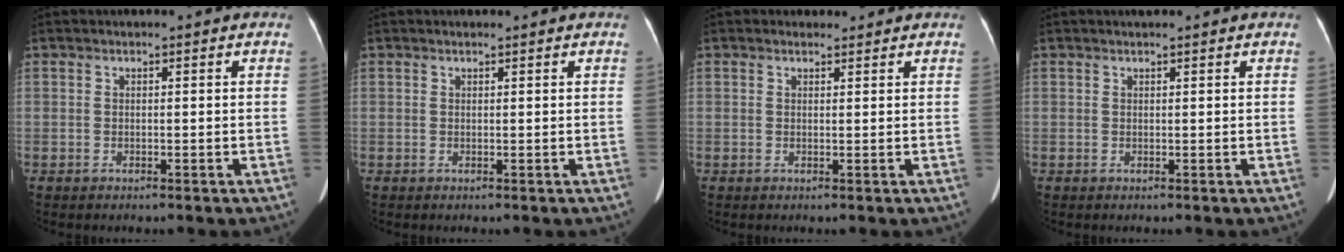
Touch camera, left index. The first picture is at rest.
{"total": 0.7, "force": [0.7, 0.0, 0.2], "torque": [-0.009, 0.005, 0.012]}
{"total": 1.2, "force": [1.1, 0.6, 0.0], "torque": [-0.006, 0.005, 0.016]}
{"total": 1.4, "force": [1.2, 0.0, 0.7], "torque": [-0.010, 0.012, 0.022]}